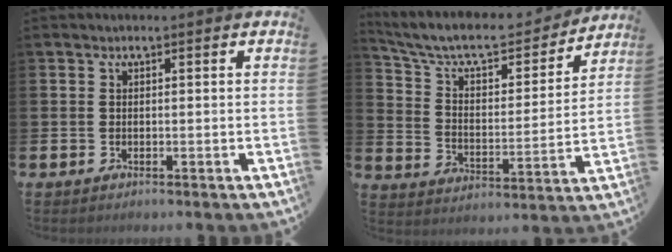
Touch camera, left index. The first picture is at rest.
{"total": 9.2, "force": [8.0, 2.8, 3.6], "torque": [-0.105, -0.052, 0.135]}